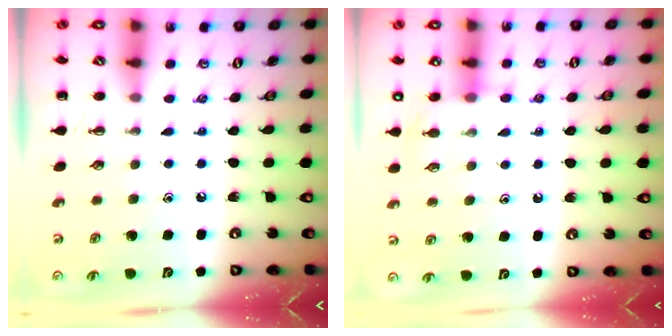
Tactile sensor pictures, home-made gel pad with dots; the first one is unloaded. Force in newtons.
{"total": 6.2, "press": 6.1, "slide": 1.3}